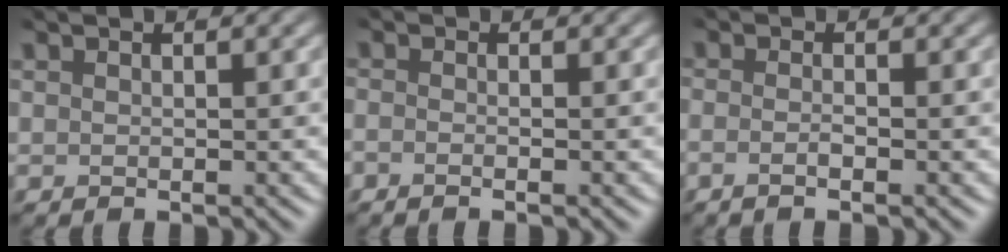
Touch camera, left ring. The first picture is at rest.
{"total": 1.0, "force": [-0.9, -0.2, -0.1], "torque": [-0.004, -0.006, -0.016]}
{"total": 1.4, "force": [-1.0, 0.1, 0.9], "torque": [-0.017, -0.009, -0.025]}